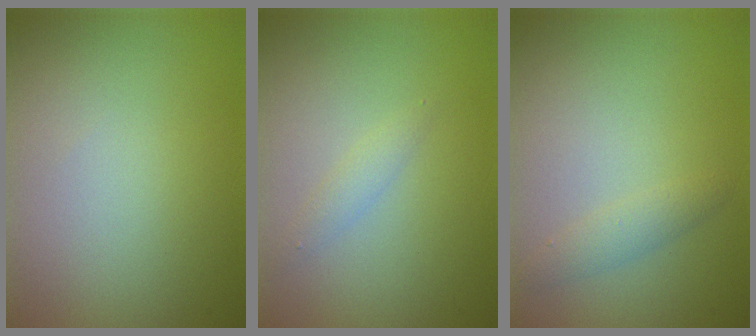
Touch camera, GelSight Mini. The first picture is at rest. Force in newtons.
{"total": 1.0, "press": 1.0, "slide": 0.0}
{"total": 1.4, "press": 1.4, "slide": 0.0}